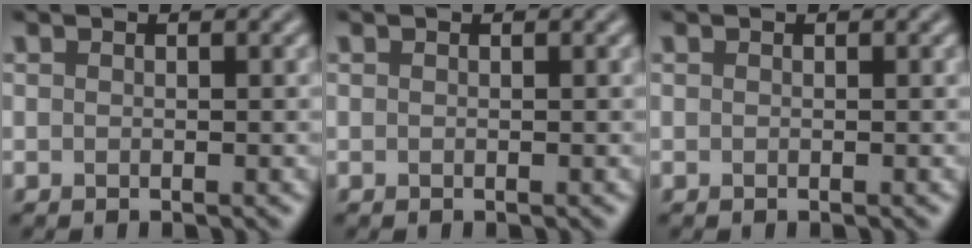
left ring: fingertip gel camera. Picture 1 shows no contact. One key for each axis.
{"total": 0.0}
{"total": 0.0}